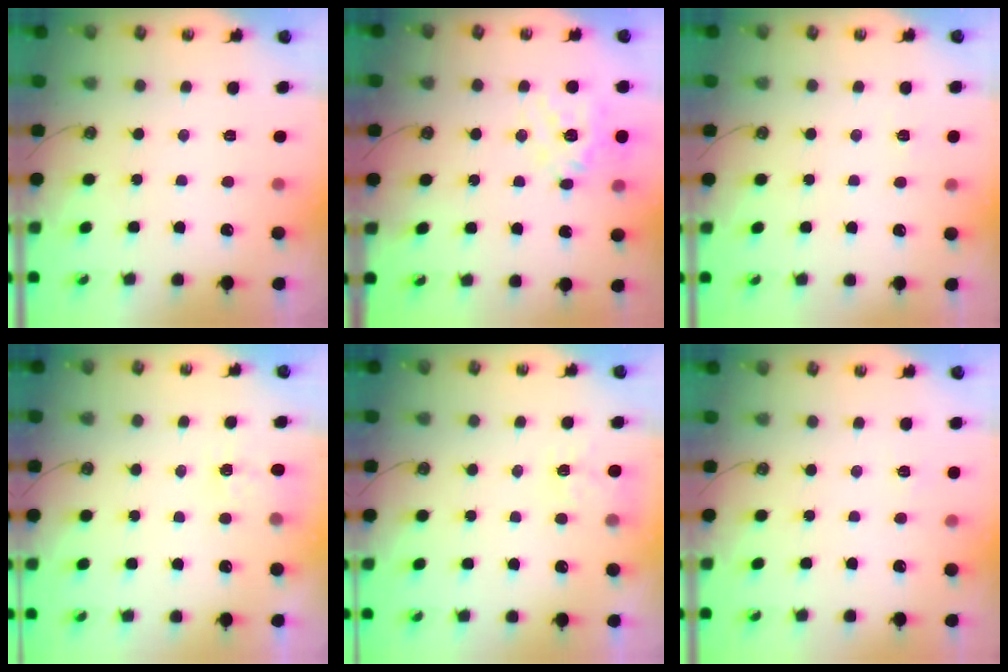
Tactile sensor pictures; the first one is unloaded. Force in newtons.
{"total": 16.0, "press": 15.8, "slide": 2.6}
{"total": 3.1, "press": 3.1, "slide": 0.4}
{"total": 3.3, "press": 3.3, "slide": 0.2}
{"total": 3.8, "press": 3.7, "slide": 0.5}
{"total": 2.7, "press": 2.6, "slide": 0.3}